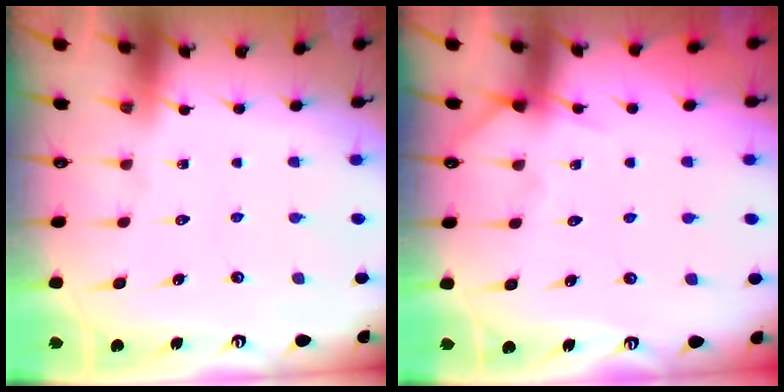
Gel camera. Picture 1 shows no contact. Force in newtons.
{"total": 4.1, "press": 4.1, "slide": 0.5}